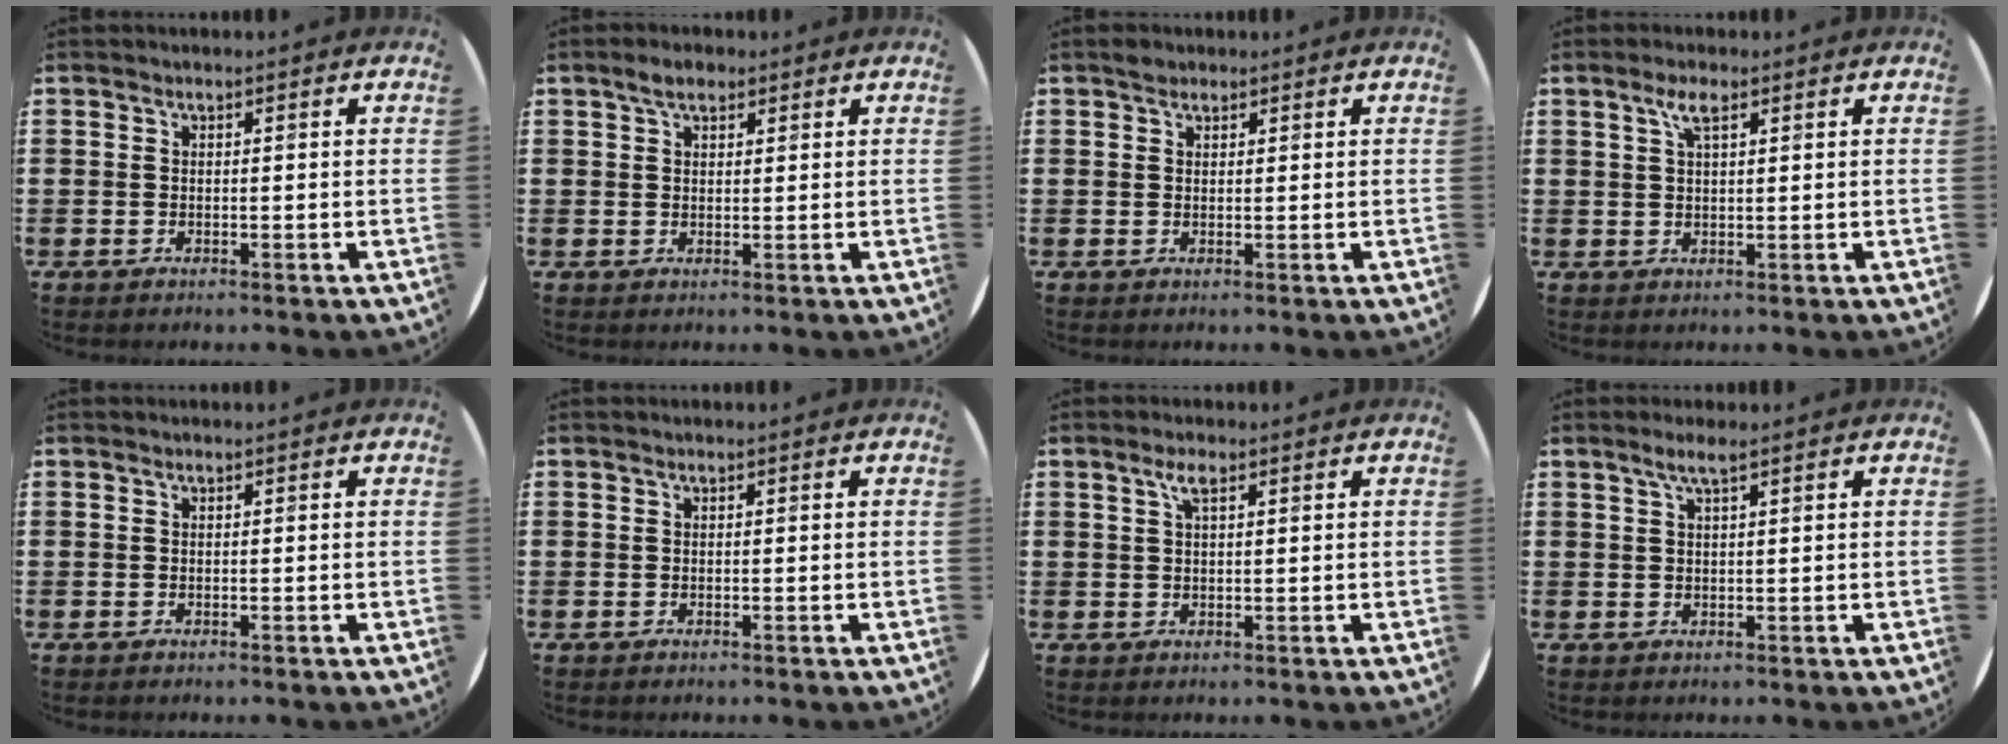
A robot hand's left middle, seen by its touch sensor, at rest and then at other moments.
{"total": 2.7, "force": [2.0, 1.2, 1.4], "torque": [-0.013, 0.000, 0.033]}
{"total": 1.2, "force": [1.0, 0.5, 0.1], "torque": [0.005, 0.001, 0.018]}
{"total": 3.0, "force": [1.7, 0.7, 2.3], "torque": [-0.050, 0.008, 0.028]}
{"total": 0.0}
{"total": 0.0}
{"total": 2.4, "force": [1.3, 0.7, 1.9], "torque": [-0.041, 0.007, 0.021]}
{"total": 2.3, "force": [1.4, 0.1, 1.8], "torque": [-0.037, 0.003, 0.024]}